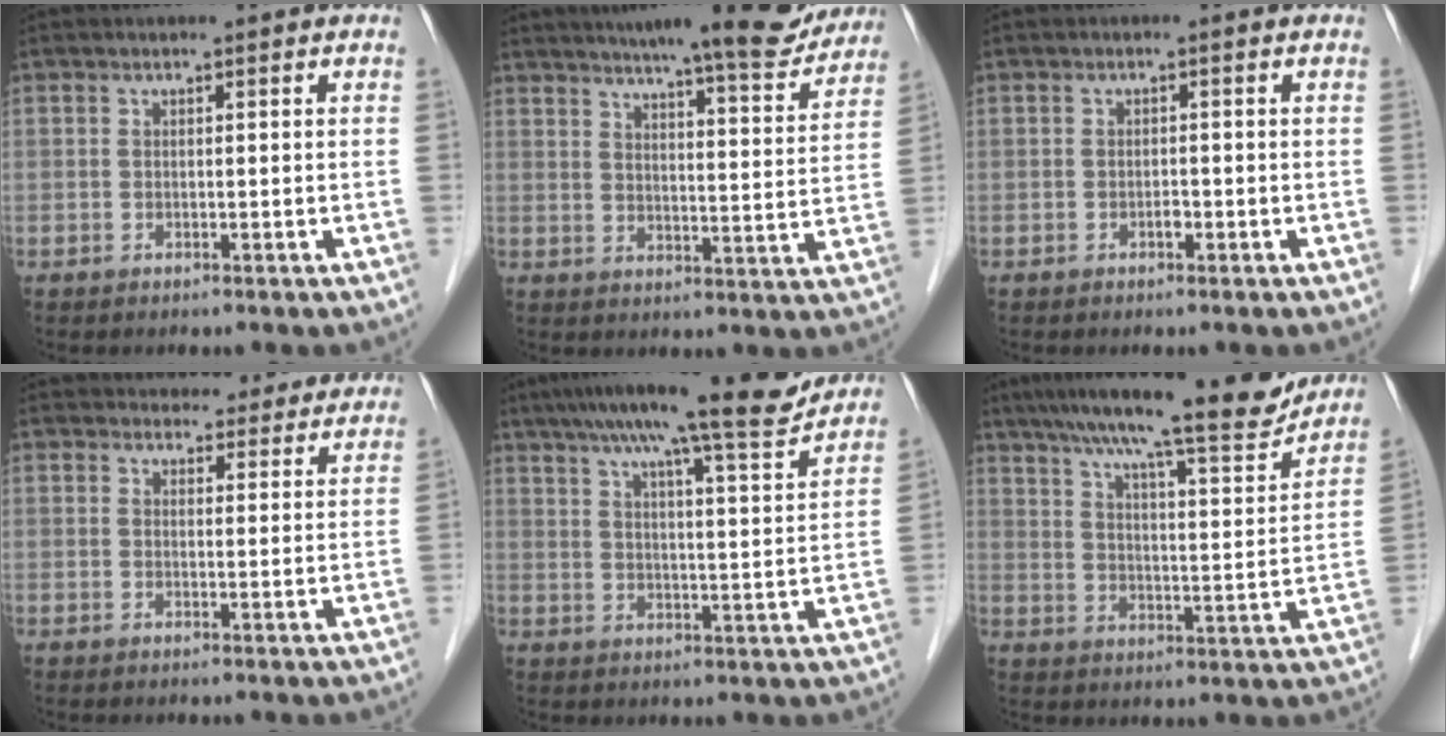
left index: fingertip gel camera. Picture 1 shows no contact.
{"total": 17.3, "force": [15.2, 1.8, 7.9], "torque": [-0.107, -0.005, 0.195]}
{"total": 0.9, "force": [-0.5, 0.4, 0.6], "torque": [-0.011, 0.002, -0.008]}
{"total": 11.6, "force": [10.9, 3.6, 1.9], "torque": [0.006, 0.008, 0.119]}
{"total": 16.7, "force": [14.1, 0.7, 8.9], "torque": [-0.135, 0.008, 0.196]}
{"total": 18.5, "force": [15.9, 1.8, 9.2], "torque": [-0.145, 0.001, 0.229]}